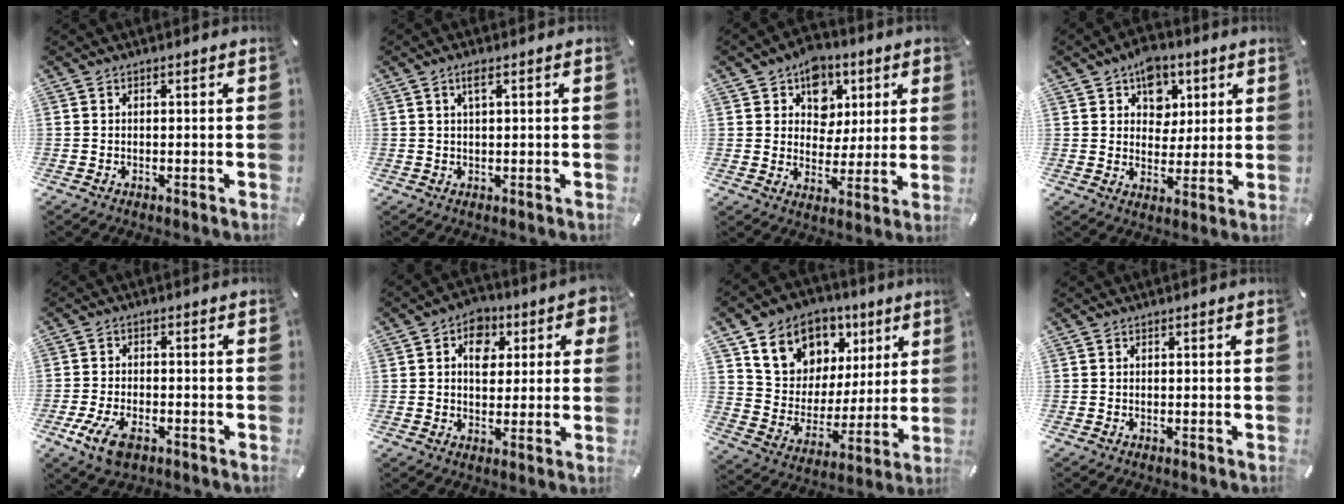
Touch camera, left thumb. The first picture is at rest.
{"total": 2.4, "force": [1.0, 0.6, 2.1], "torque": [-0.044, 0.005, 0.015]}
{"total": 10.1, "force": [3.7, 8.8, 3.2], "torque": [-0.050, -0.021, 0.070]}
{"total": 8.7, "force": [4.4, 7.0, 2.7], "torque": [-0.026, -0.021, 0.076]}
{"total": 7.2, "force": [-3.5, 4.0, 4.8], "torque": [-0.119, 0.002, -0.068]}
{"total": 9.0, "force": [2.6, 6.7, 5.3], "torque": [-0.054, -0.013, 0.037]}
{"total": 13.6, "force": [7.4, 11.0, 3.1], "torque": [-0.062, -0.048, 0.142]}
{"total": 0.0}